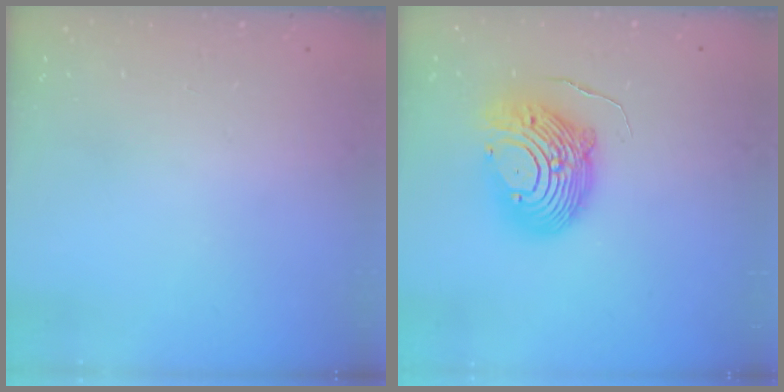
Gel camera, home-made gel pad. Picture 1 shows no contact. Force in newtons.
{"total": 12.3, "press": 12.2, "slide": 1.2}